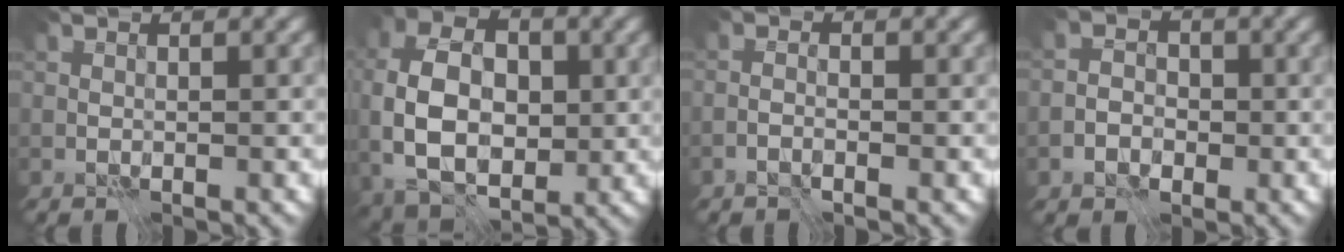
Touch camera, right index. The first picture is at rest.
{"total": 9.5, "force": [-0.2, 6.4, 7.0], "torque": [-0.139, 0.006, -0.013]}
{"total": 1.1, "force": [-0.9, 0.0, 0.6], "torque": [-0.008, 0.006, -0.019]}
{"total": 2.4, "force": [-1.1, 1.9, 0.9], "torque": [0.009, 0.010, -0.034]}